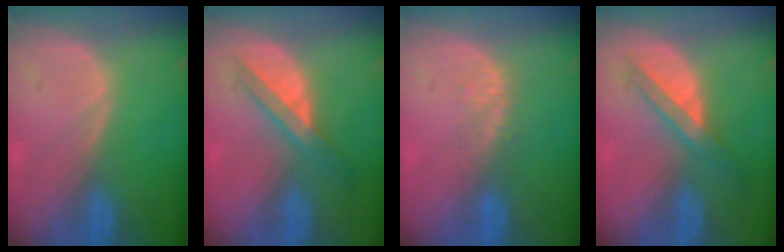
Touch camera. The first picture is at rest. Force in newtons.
{"total": 5.8, "press": 5.3, "slide": 2.3}
{"total": 2.9, "press": 2.3, "slide": 1.8}
{"total": 5.8, "press": 5.2, "slide": 2.6}